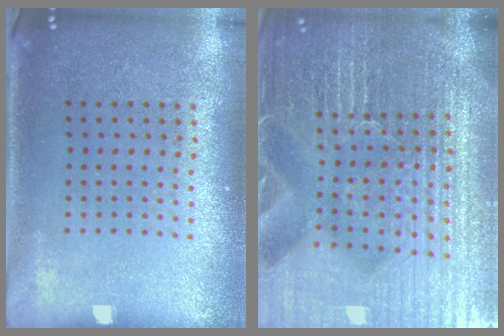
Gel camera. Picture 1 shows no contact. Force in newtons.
{"total": 6.3, "press": 5.6, "slide": 2.8}